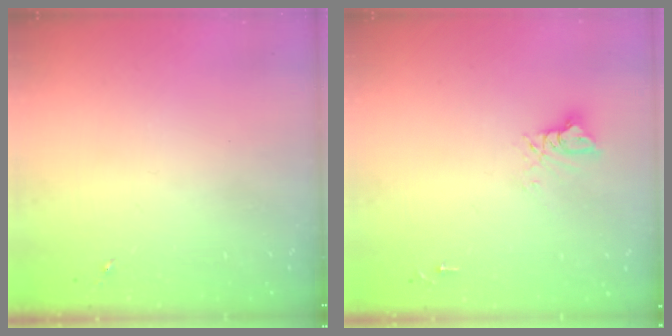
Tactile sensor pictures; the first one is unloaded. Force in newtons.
{"total": 7.3, "press": 7.3, "slide": 0.7}